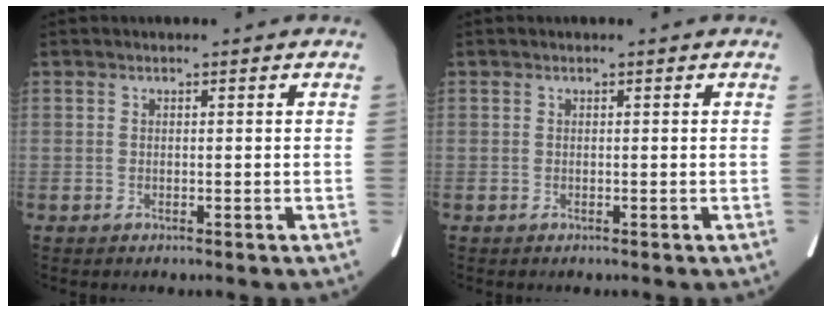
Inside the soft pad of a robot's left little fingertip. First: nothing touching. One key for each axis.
{"total": 0.0}